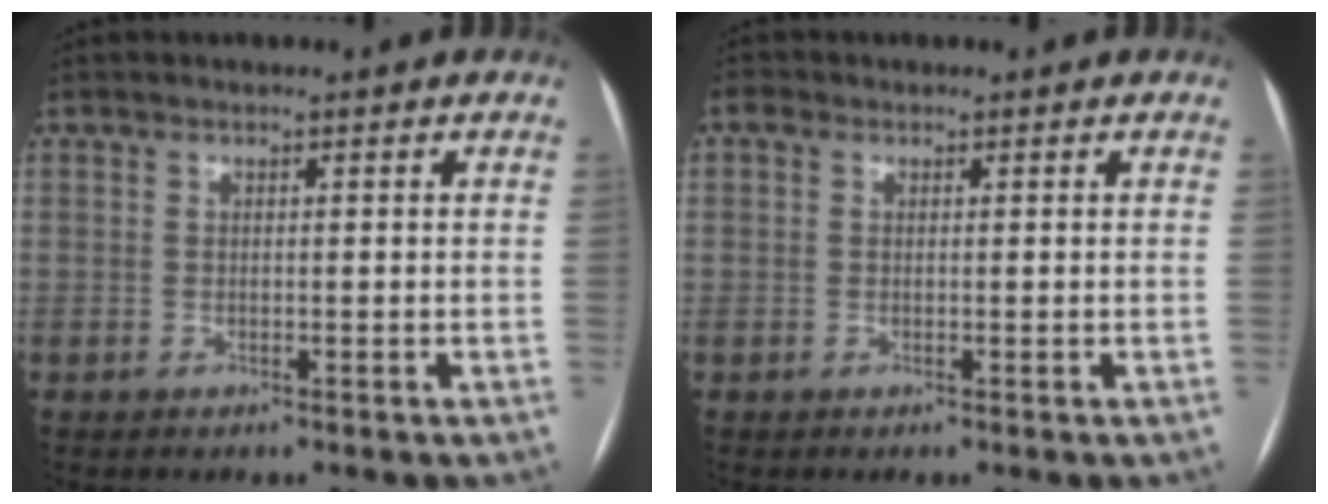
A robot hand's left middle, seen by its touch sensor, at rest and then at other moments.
{"total": 0.9, "force": [0.3, 0.8, 0.4], "torque": [-0.007, 0.008, 0.003]}